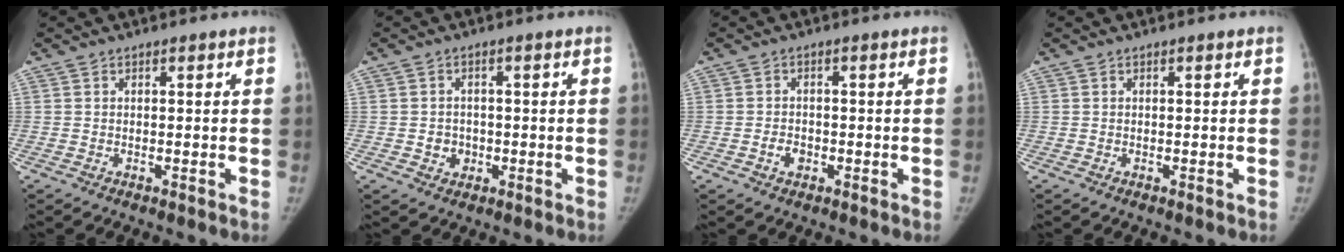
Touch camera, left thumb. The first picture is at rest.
{"total": 3.0, "force": [-0.6, 2.7, 1.1], "torque": [-0.002, 0.005, -0.004]}
{"total": 2.4, "force": [-0.8, 1.8, 1.3], "torque": [-0.017, 0.006, -0.013]}
{"total": 0.0}